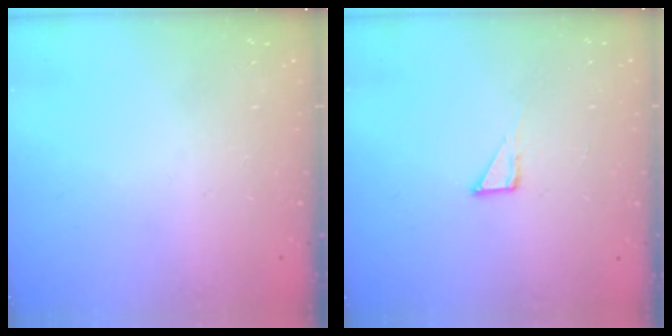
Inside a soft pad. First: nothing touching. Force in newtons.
{"total": 3.4, "press": 3.4, "slide": 0.3}